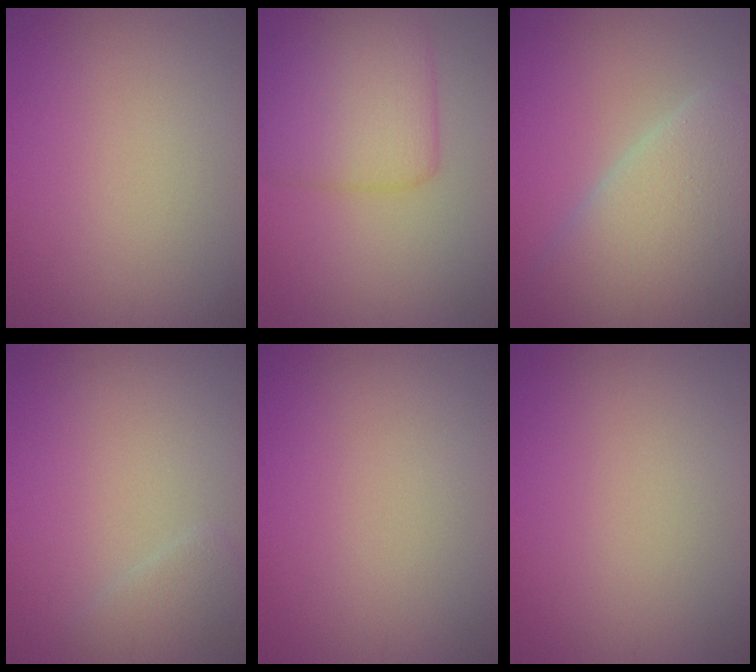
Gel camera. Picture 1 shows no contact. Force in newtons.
{"total": 5.5, "press": 5.5, "slide": 0.1}
{"total": 8.5, "press": 8.5, "slide": 0.6}
{"total": 1.6, "press": 1.6, "slide": 0.2}
{"total": 0.0}
{"total": 0.0}